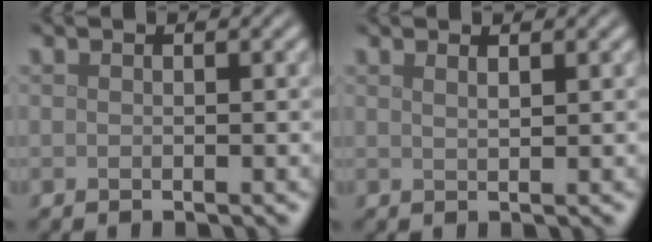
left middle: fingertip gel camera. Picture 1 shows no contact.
{"total": 1.3, "force": [0.9, 0.4, 0.9], "torque": [-0.005, 0.001, 0.007]}